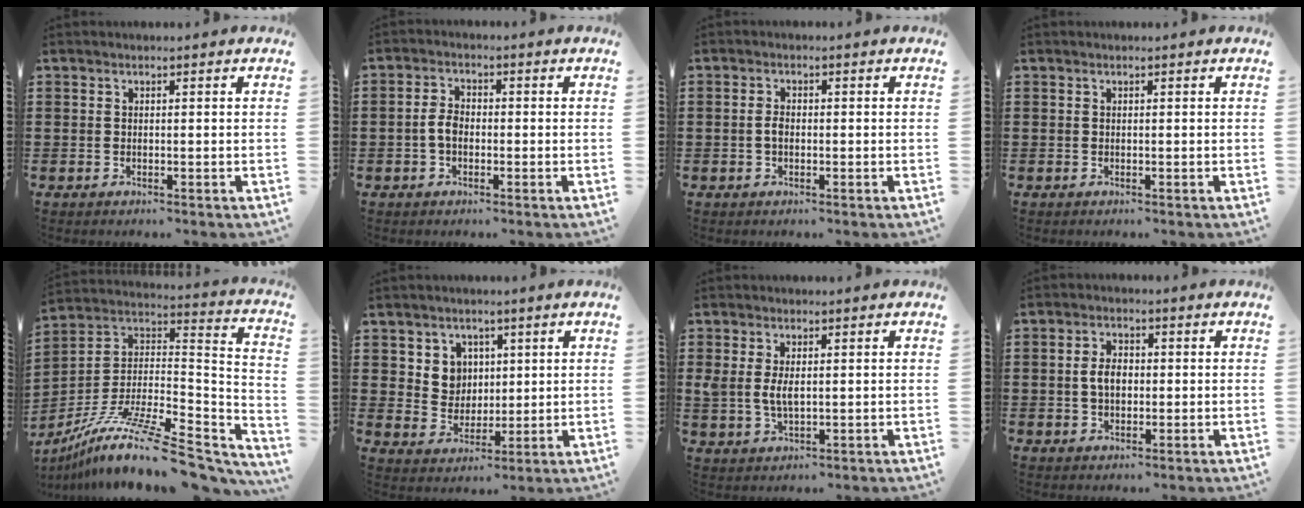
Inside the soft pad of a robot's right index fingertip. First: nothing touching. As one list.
[{"total": 3.2, "force": [-0.8, 1.8, 2.5], "torque": [-0.069, -0.004, -0.022]}, {"total": 1.8, "force": [-0.3, 0.9, 1.5], "torque": [-0.037, 0.000, -0.008]}, {"total": 0.0}, {"total": 14.3, "force": [-10.0, 2.7, 9.9], "torque": [-0.166, 0.017, -0.173]}, {"total": 5.2, "force": [2.1, 4.7, 0.9], "torque": [-0.035, 0.007, 0.036]}, {"total": 3.8, "force": [0.5, 1.9, 3.2], "torque": [-0.080, 0.001, 0.004]}, {"total": 3.7, "force": [-0.1, 2.2, 2.9], "torque": [-0.050, 0.005, -0.005]}]